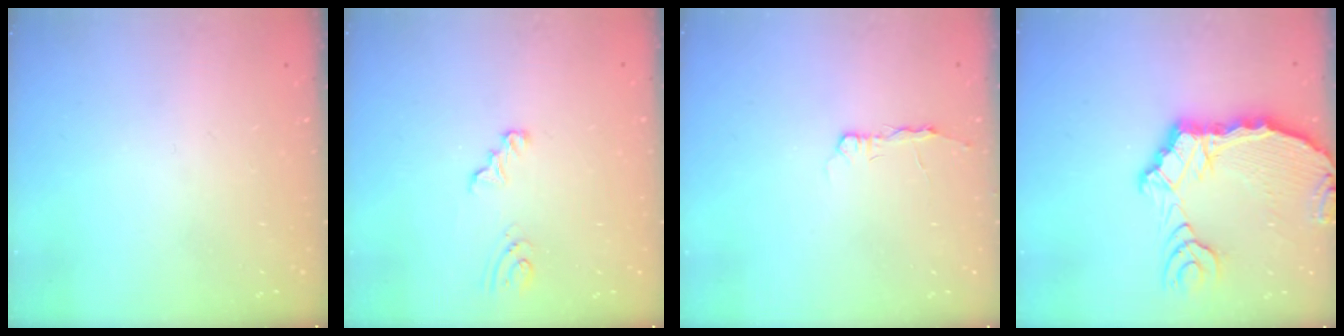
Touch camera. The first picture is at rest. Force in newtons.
{"total": 3.0, "press": 3.0, "slide": 0.3}
{"total": 3.4, "press": 3.3, "slide": 0.4}
{"total": 11.8, "press": 11.7, "slide": 1.5}